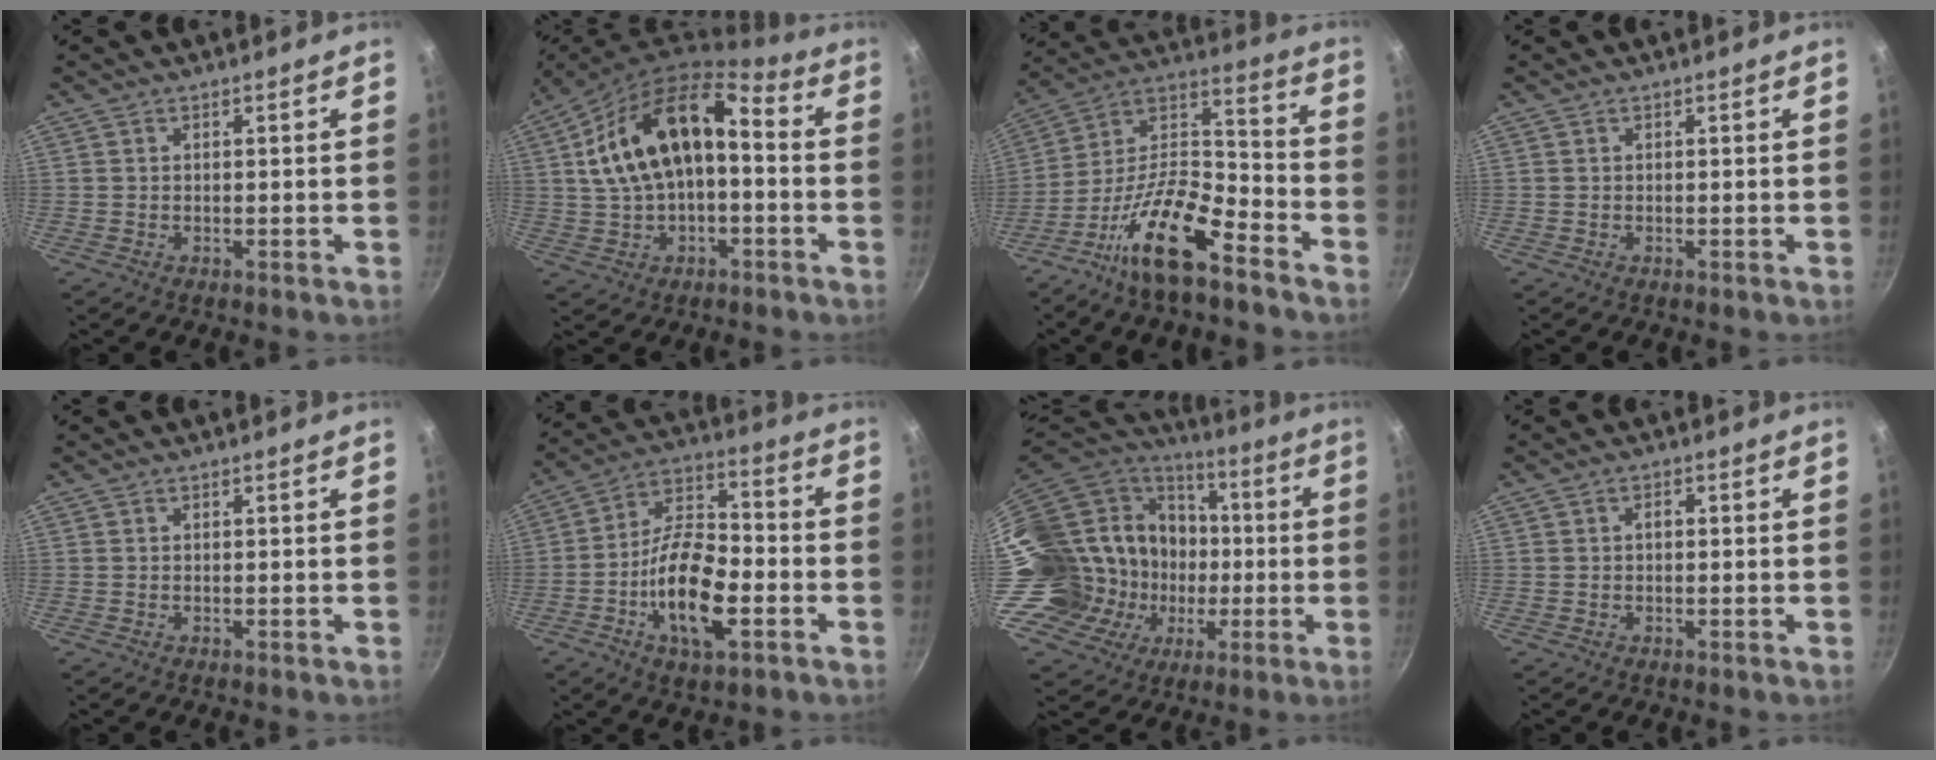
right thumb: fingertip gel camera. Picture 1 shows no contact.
{"total": 15.9, "force": [1.0, 8.9, 13.1], "torque": [-0.216, 0.049, 0.008]}
{"total": 17.6, "force": [-10.9, 5.9, 12.5], "torque": [-0.211, 0.083, -0.211]}
{"total": 0.0}
{"total": 0.0}
{"total": 15.6, "force": [-4.9, 7.1, 12.9], "torque": [-0.226, 0.037, -0.097]}
{"total": 27.0, "force": [-0.2, 22.0, 15.7], "torque": [-0.279, 0.054, 0.027]}
{"total": 1.3, "force": [0.0, 0.8, 0.9], "torque": [-0.014, 0.007, -0.001]}